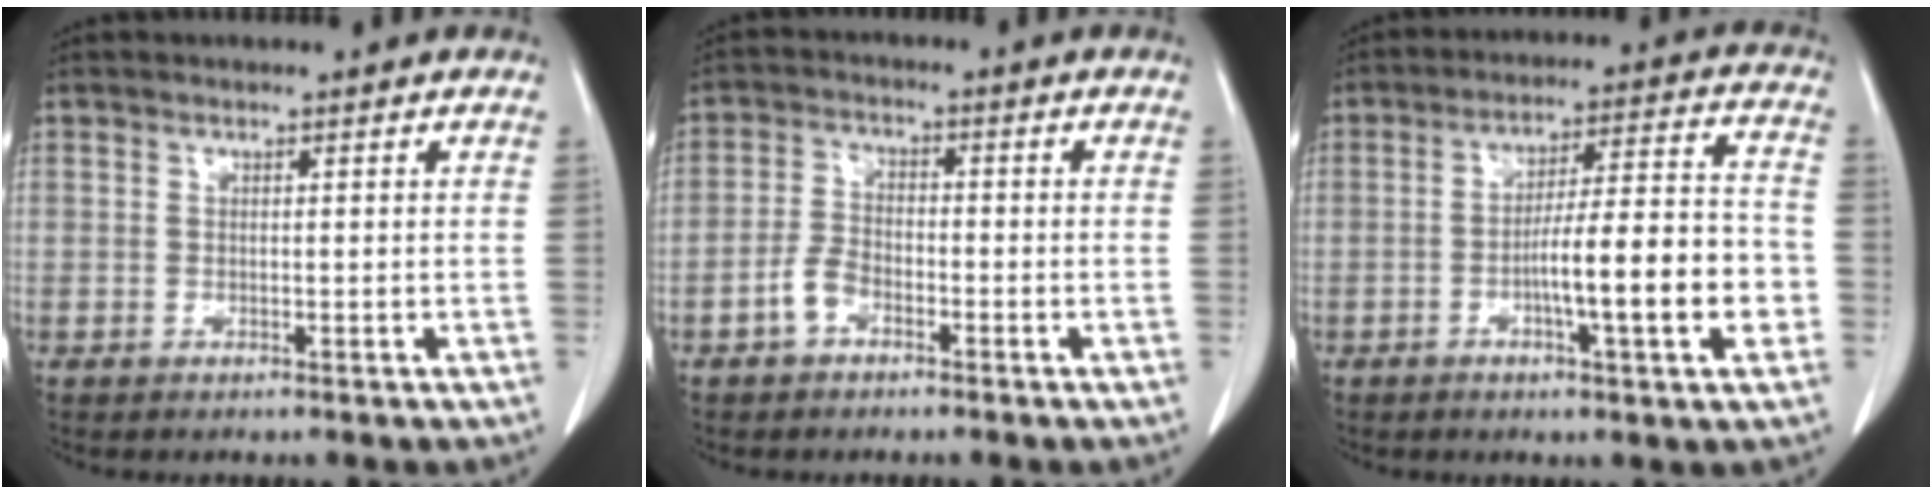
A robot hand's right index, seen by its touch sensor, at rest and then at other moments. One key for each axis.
{"total": 3.8, "fx": -2.2, "fy": 2.1, "fz": 2.3, "tx": -0.051, "ty": 0.008, "tz": -0.043}
{"total": 13.0, "fx": -3.7, "fy": 1.1, "fz": 12.5, "tx": -0.199, "ty": 0.011, "tz": -0.057}